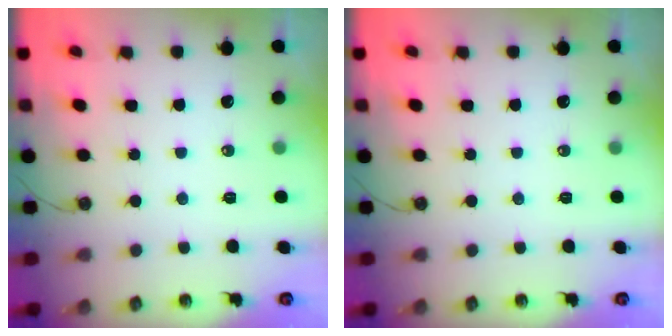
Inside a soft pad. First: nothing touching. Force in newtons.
{"total": 0.0}